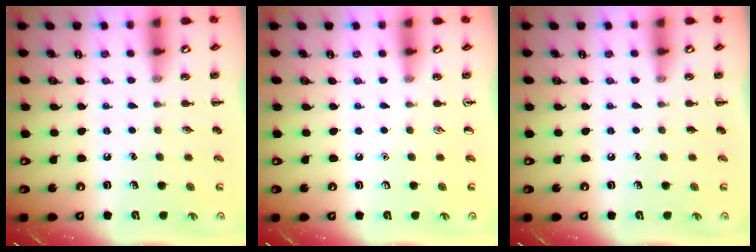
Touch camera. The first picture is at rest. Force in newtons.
{"total": 0.0}
{"total": 0.0}